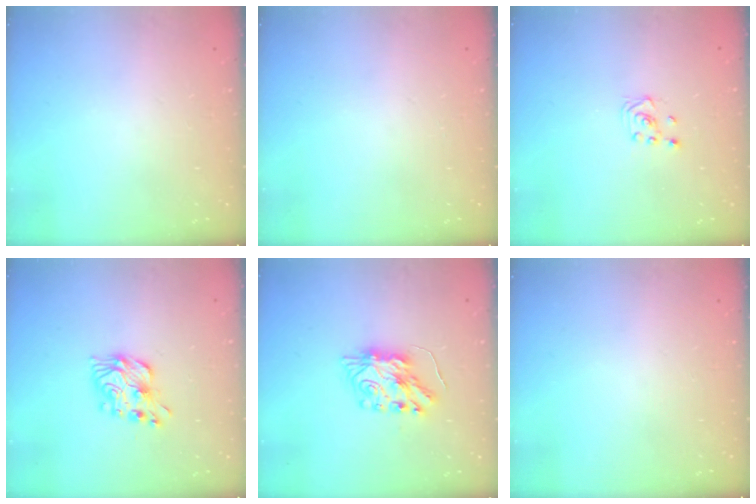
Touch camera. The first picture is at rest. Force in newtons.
{"total": 0.0}
{"total": 2.3, "press": 2.2, "slide": 0.8}
{"total": 9.8, "press": 9.8, "slide": 0.4}
{"total": 8.4, "press": 8.4, "slide": 0.5}
{"total": 0.0}